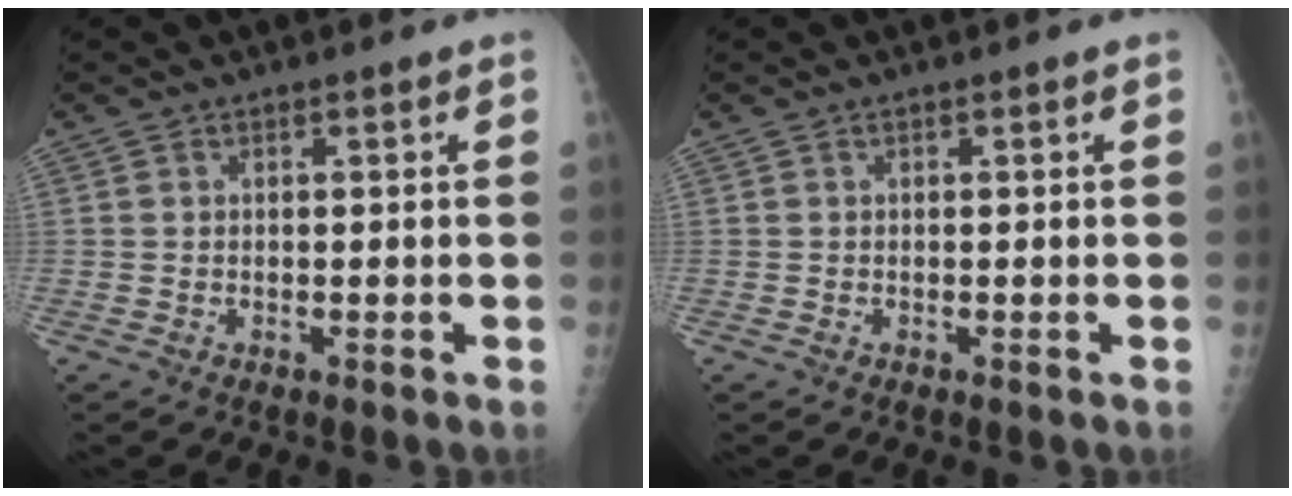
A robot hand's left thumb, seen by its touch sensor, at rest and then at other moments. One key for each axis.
{"total": 0.0}